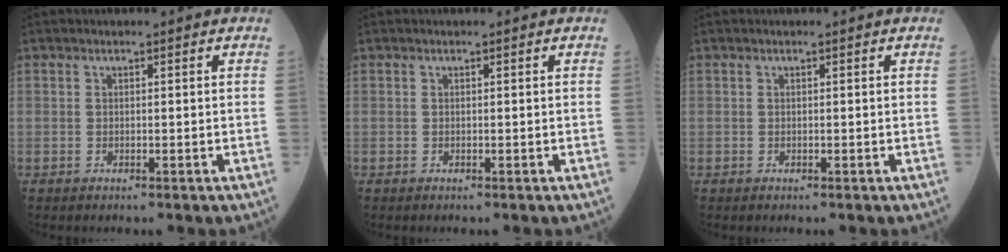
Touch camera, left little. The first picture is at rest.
{"total": 0.0}
{"total": 0.0}